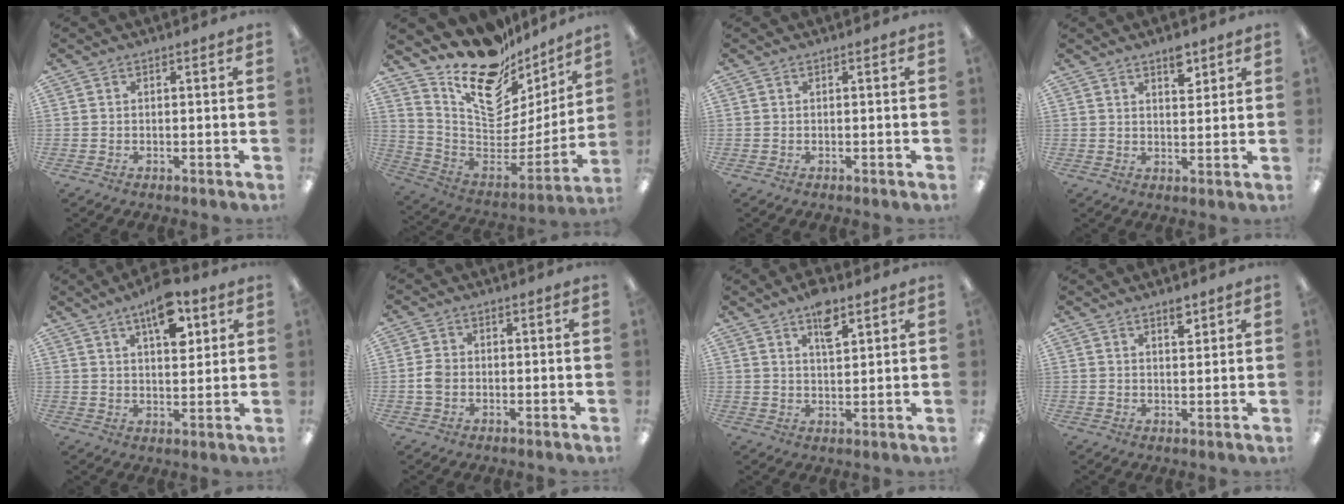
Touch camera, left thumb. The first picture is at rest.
{"total": 20.1, "force": [15.0, 9.5, 9.4], "torque": [-0.149, -0.121, 0.262]}
{"total": 0.0}
{"total": 5.3, "force": [3.8, 2.3, 2.9], "torque": [-0.024, -0.024, 0.060]}
{"total": 10.8, "force": [6.1, 4.7, 7.5], "torque": [-0.107, -0.028, 0.103]}
{"total": 3.2, "force": [-0.6, 2.5, 1.9], "torque": [-0.033, 0.006, -0.010]}
{"total": 6.6, "force": [4.4, 2.8, 4.2], "torque": [-0.060, -0.016, 0.074]}
{"total": 3.6, "force": [2.7, 1.4, 1.9], "torque": [-0.018, -0.013, 0.044]}